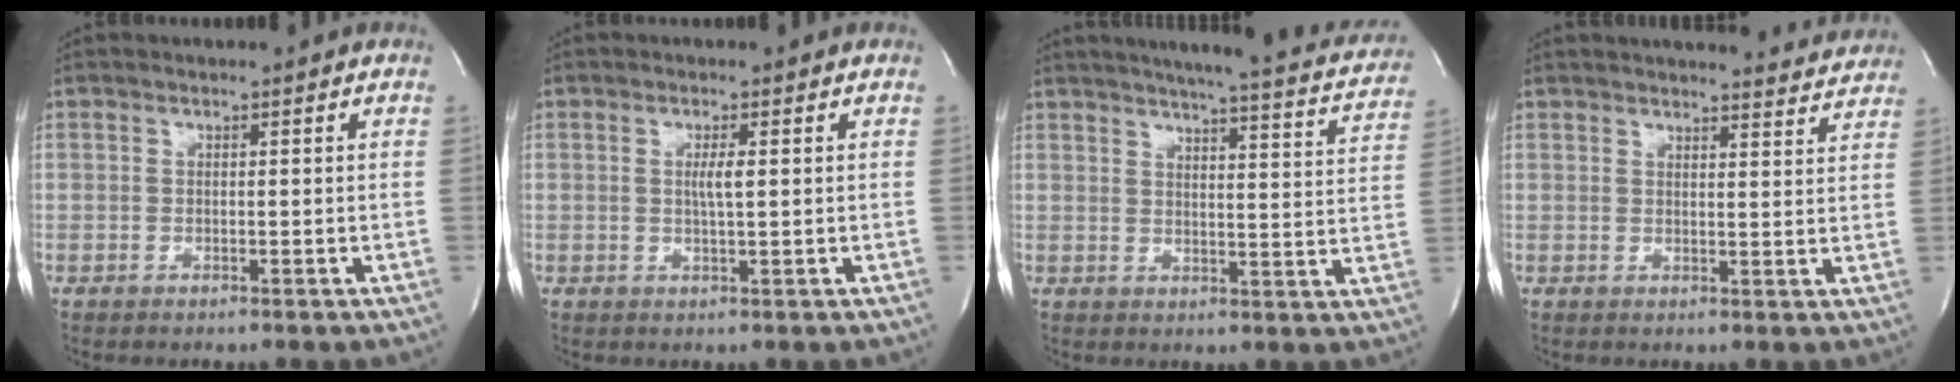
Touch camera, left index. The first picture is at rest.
{"total": 2.1, "force": [0.4, 0.0, 2.1], "torque": [-0.042, -0.001, 0.006]}
{"total": 22.5, "force": [20.4, 2.4, 9.1], "torque": [-0.127, -0.042, 0.234]}
{"total": 11.3, "force": [11.0, 1.6, 2.1], "torque": [-0.011, -0.006, 0.115]}